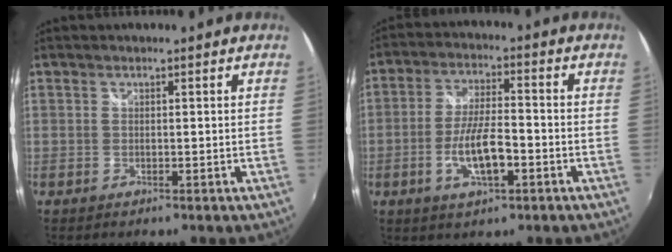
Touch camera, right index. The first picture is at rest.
{"total": 9.0, "force": [-3.2, 2.6, 7.9], "torque": [-0.155, -0.003, -0.055]}